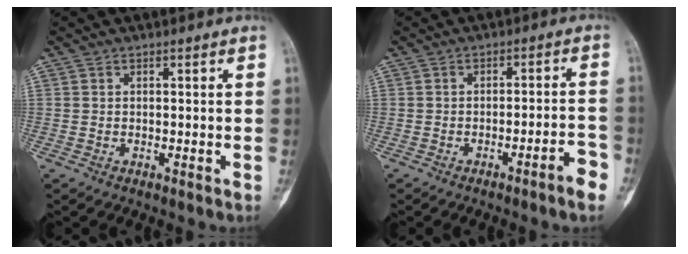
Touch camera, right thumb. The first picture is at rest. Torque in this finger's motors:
{"motor_torque": [0.00, 0.13, -0.24, 0.09, -0.08]}